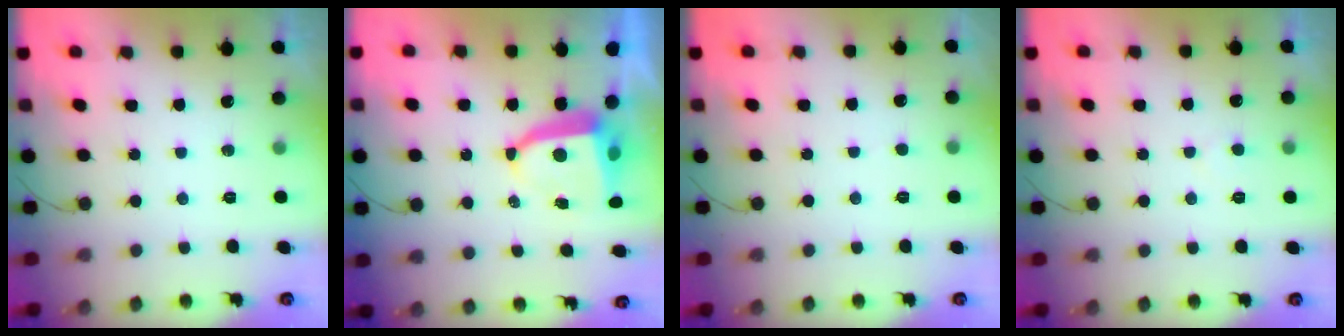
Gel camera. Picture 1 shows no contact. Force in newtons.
{"total": 7.8, "press": 7.8, "slide": 0.5}
{"total": 2.5, "press": 2.5, "slide": 0.3}
{"total": 2.6, "press": 2.6, "slide": 0.2}